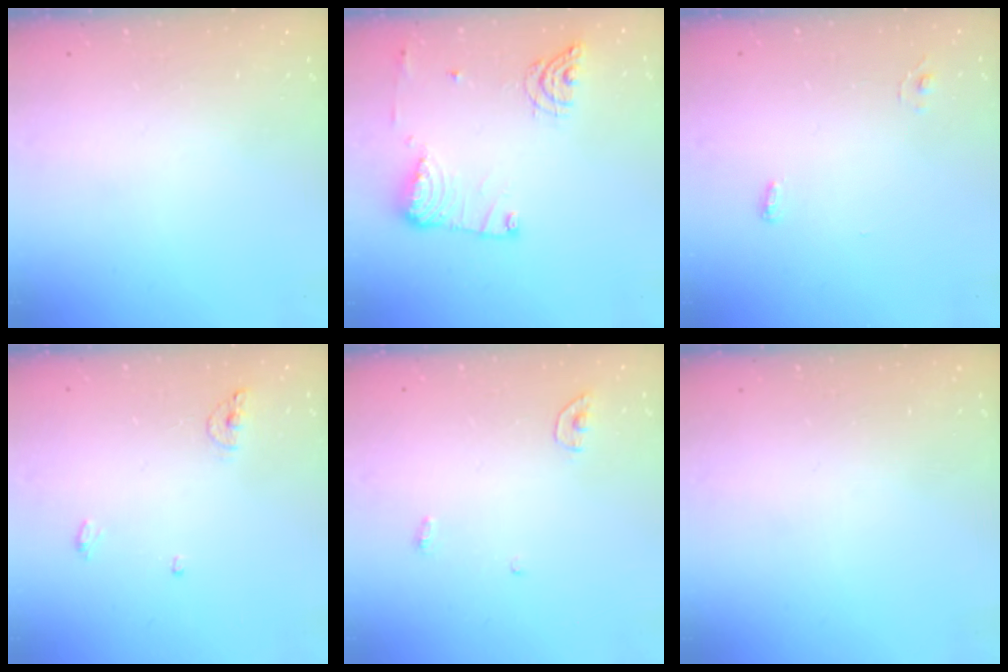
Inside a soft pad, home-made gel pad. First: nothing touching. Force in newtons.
{"total": 13.4, "press": 13.4, "slide": 0.6}
{"total": 4.1, "press": 3.5, "slide": 2.2}
{"total": 5.7, "press": 5.7, "slide": 0.9}
{"total": 3.6, "press": 3.5, "slide": 0.4}
{"total": 0.0}